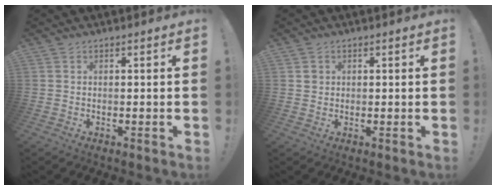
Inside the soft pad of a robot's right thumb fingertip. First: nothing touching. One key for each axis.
{"total": 1.7, "fx": 0.7, "fy": 1.5, "fz": 0.1, "tx": 0.006, "ty": 0.000, "tz": 0.011}